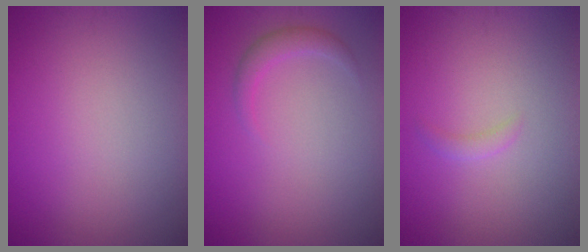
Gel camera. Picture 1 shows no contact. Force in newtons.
{"total": 1.5, "press": 1.5, "slide": 0.1}
{"total": 0.8, "press": 0.8, "slide": 0.1}